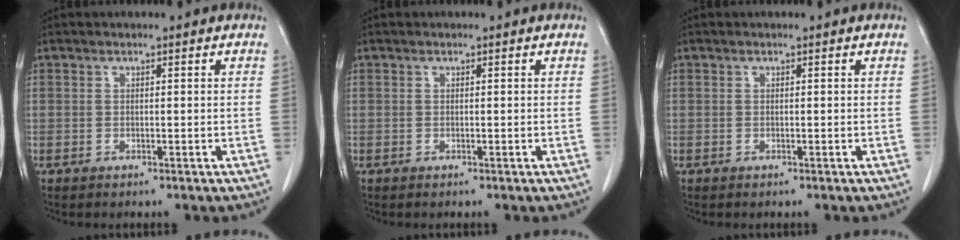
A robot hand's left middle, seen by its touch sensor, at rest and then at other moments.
{"total": 0.0}
{"total": 0.0}